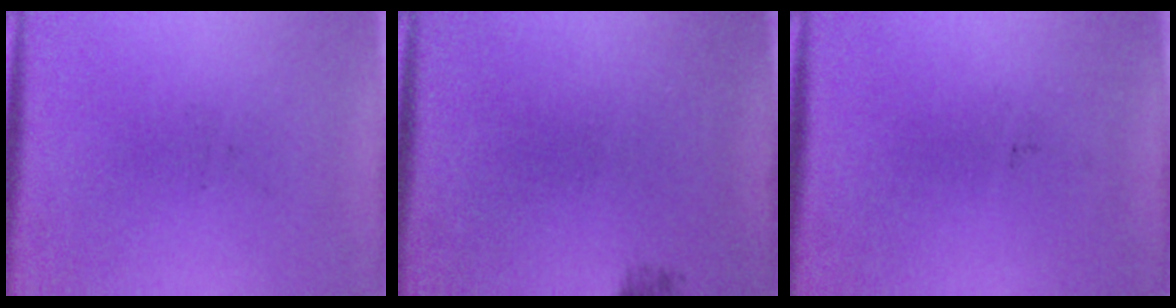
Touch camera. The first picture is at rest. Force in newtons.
{"total": 0.7}
{"total": 0.0}